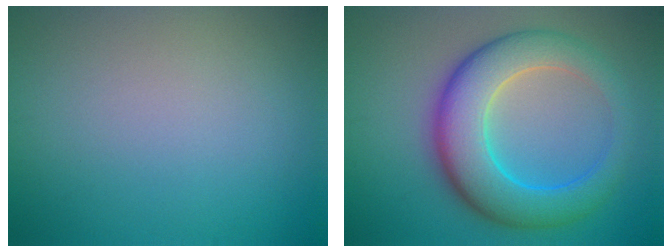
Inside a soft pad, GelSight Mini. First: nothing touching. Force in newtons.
{"total": 8.9, "press": 8.9, "slide": 0.1}